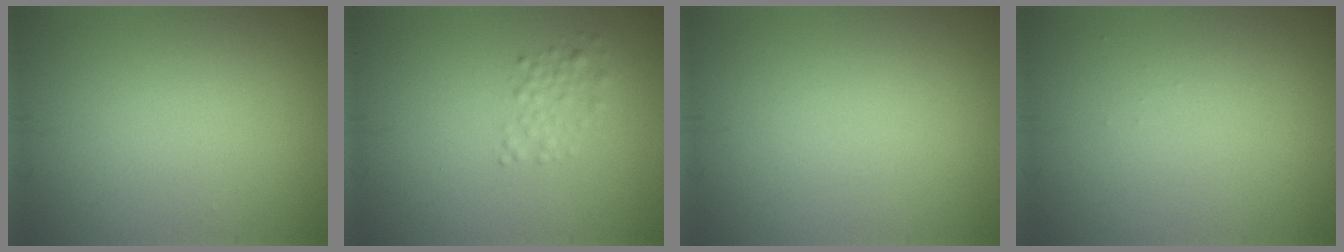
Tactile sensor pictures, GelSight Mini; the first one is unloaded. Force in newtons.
{"total": 1.7, "press": 1.7, "slide": 0.0}
{"total": 0.0}
{"total": 0.0}